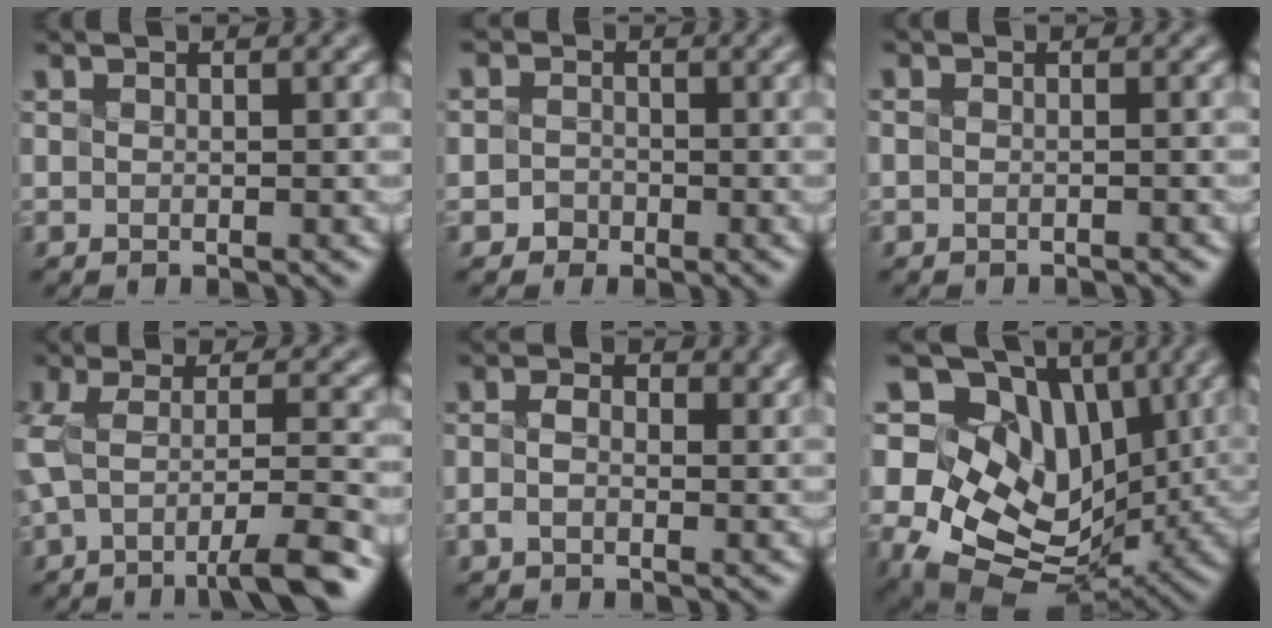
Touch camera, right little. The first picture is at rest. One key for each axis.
{"total": 2.6, "fx": -1.7, "fy": -0.1, "fz": -2.0, "tx": 0.036, "ty": -0.008, "tz": -0.006}
{"total": 2.0, "fx": -1.6, "fy": -0.8, "fz": -0.8, "tx": 0.005, "ty": -0.022, "tz": -0.011}
{"total": 6.1, "fx": -4.0, "fy": 0.3, "fz": 4.6, "tx": -0.101, "ty": -0.008, "tz": -0.042}
{"total": 1.2, "fx": -1.2, "fy": -0.1, "fz": -0.3, "tx": -0.021, "ty": -0.011, "tz": 0.004}
{"total": 11.8, "fx": 1.2, "fy": 9.4, "fz": 7.1, "tx": -0.146, "ty": -0.015, "tz": 0.056}